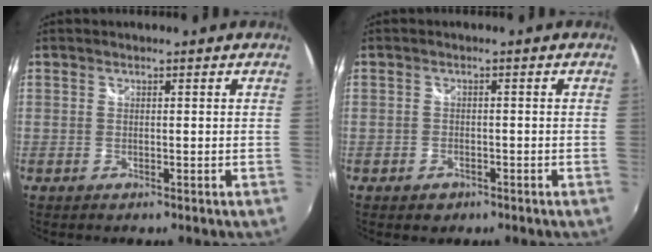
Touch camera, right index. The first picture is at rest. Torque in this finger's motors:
{"motor_torque": [0.22, -0.20, -0.01, 0.00]}